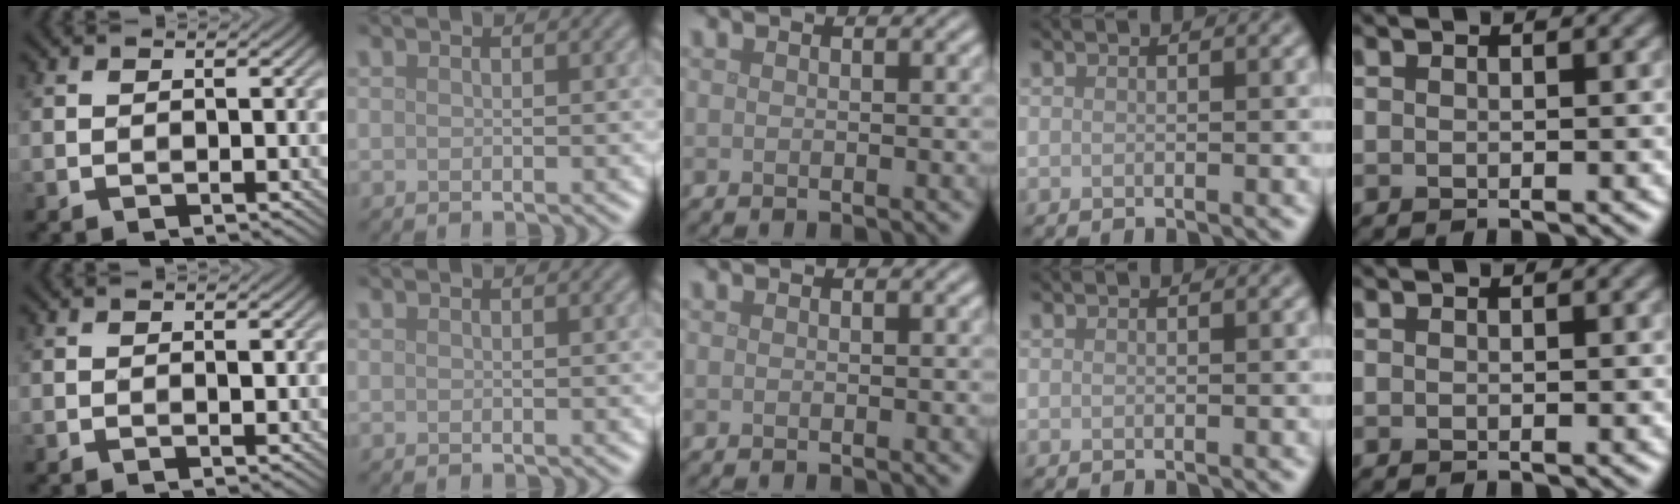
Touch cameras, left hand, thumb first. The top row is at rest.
{"thumb": {"total": 0.5, "force": [0.1, 0.2, 0.5], "torque": [-0.006, -0.003, 0.000]}}